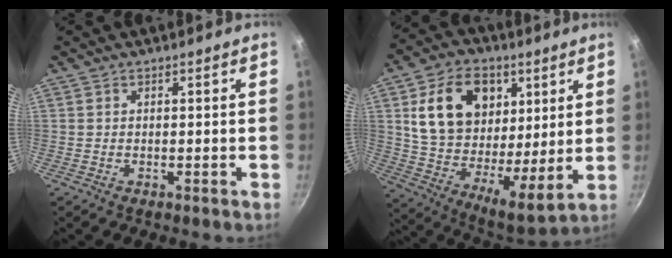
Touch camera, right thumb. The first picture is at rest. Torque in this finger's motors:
{"motor_torque": [-1.27, 2.11, 1.00, -0.05, 0.26]}